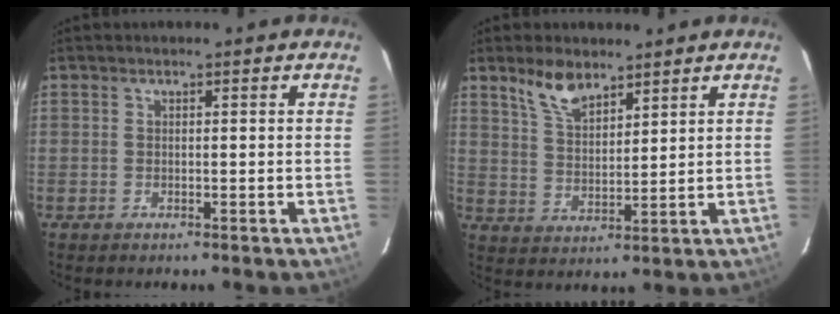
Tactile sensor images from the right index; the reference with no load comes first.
{"total": 7.1, "force": [5.3, 2.9, 3.8], "torque": [-0.068, 0.007, 0.106]}